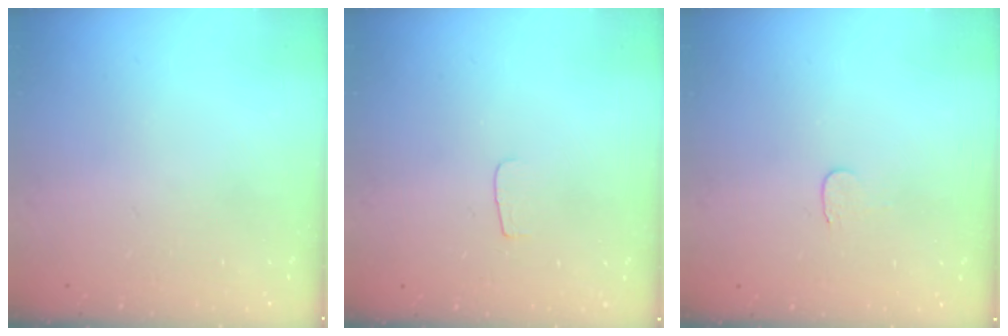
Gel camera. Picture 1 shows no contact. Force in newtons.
{"total": 3.5, "press": 3.4, "slide": 0.4}
{"total": 3.3, "press": 3.3, "slide": 0.4}